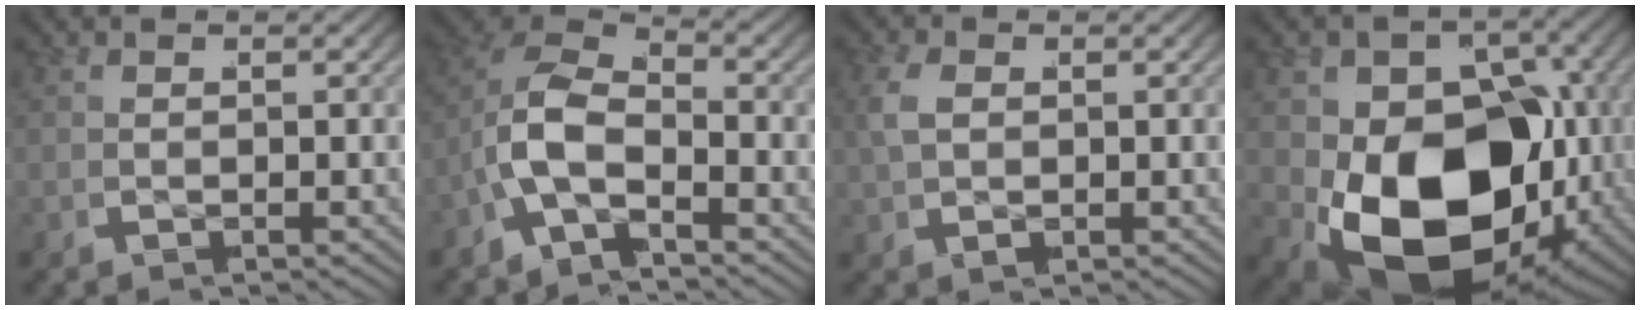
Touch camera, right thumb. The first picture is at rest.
{"total": 9.1, "force": [-1.0, 6.9, 5.8], "torque": [-0.150, -0.019, -0.027]}
{"total": 2.5, "force": [0.4, 1.7, 1.7], "torque": [-0.043, -0.001, 0.013]}
{"total": 22.2, "force": [-3.2, 14.4, 16.6], "torque": [-0.317, -0.076, -0.019]}